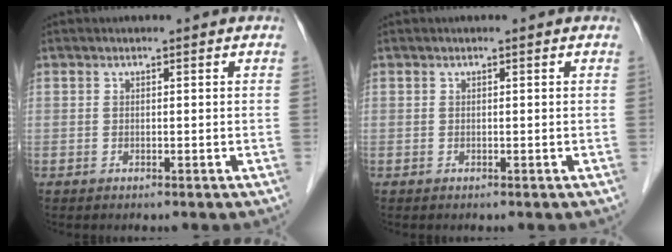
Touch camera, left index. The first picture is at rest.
{"total": 0.0}